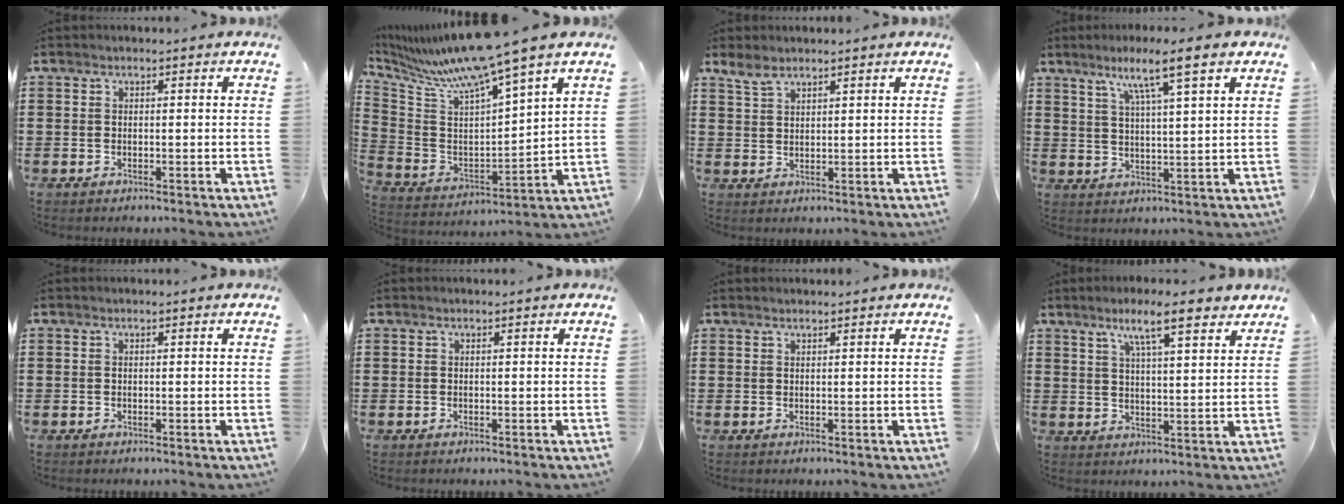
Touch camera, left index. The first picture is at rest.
{"total": 8.9, "force": [7.4, -1.1, 4.9], "torque": [-0.127, -0.059, 0.114]}
{"total": 3.3, "force": [2.4, 1.4, 1.6], "torque": [-0.038, 0.004, 0.046]}
{"total": 7.2, "force": [4.7, -0.2, 5.4], "torque": [-0.112, -0.009, 0.075]}
{"total": 0.0}
{"total": 0.0}
{"total": 0.8, "force": [0.7, 0.1, 0.2], "torque": [-0.005, 0.000, 0.014]}
{"total": 7.7, "force": [5.5, 1.2, 5.2], "torque": [-0.091, -0.012, 0.091]}